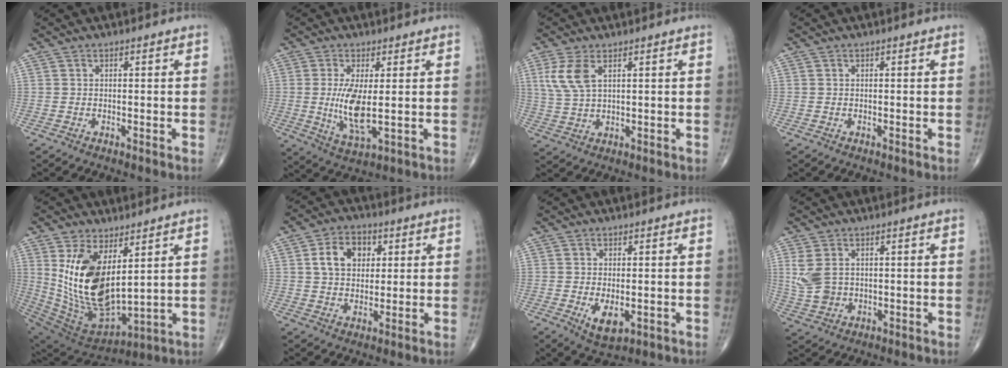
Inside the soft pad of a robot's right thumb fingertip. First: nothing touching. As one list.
[{"total": 8.5, "force": [0.1, 2.7, 8.0], "torque": [-0.167, -0.024, 0.010]}, {"total": 6.3, "force": [2.5, 2.8, 5.0], "torque": [-0.120, 0.000, 0.059]}, {"total": 0.0}, {"total": 19.0, "force": [4.9, 9.6, 15.7], "torque": [-0.294, -0.040, 0.118]}, {"total": 8.5, "force": [2.3, 6.2, 5.4], "torque": [-0.066, 0.000, 0.036]}, {"total": 5.1, "force": [-1.2, 2.5, 4.2], "torque": [-0.066, -0.012, -0.011]}, {"total": 6.2, "force": [1.3, 4.5, 4.1], "torque": [-0.088, -0.004, 0.037]}]